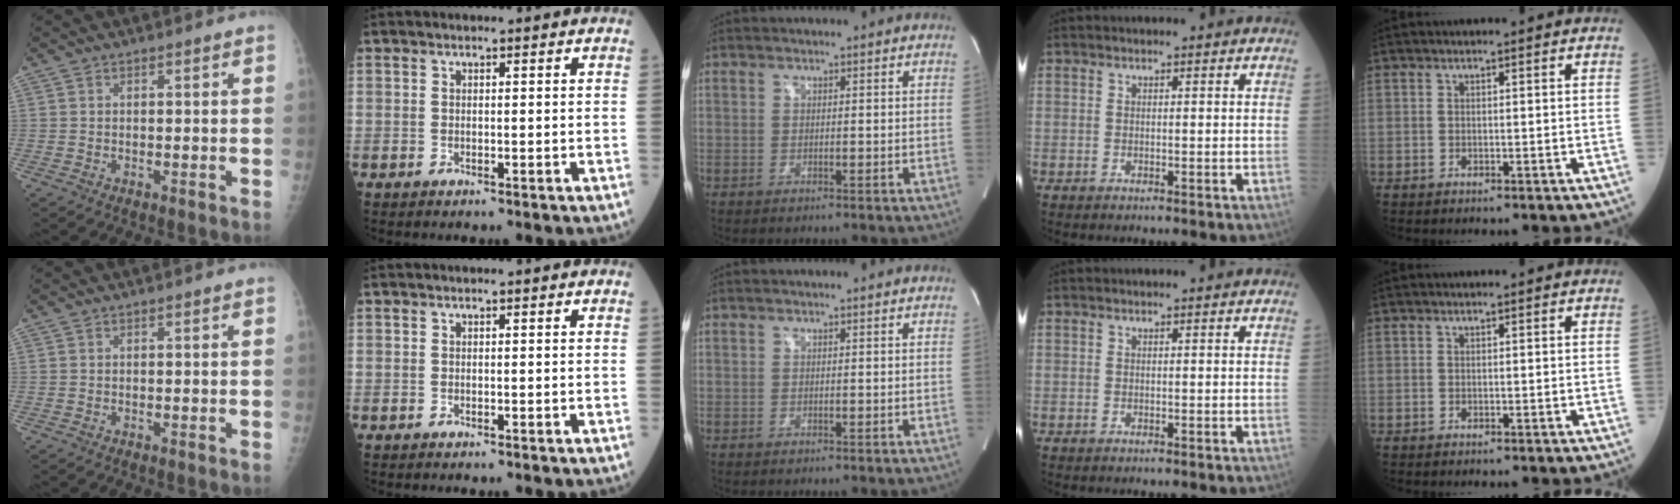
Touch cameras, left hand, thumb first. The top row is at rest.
{}